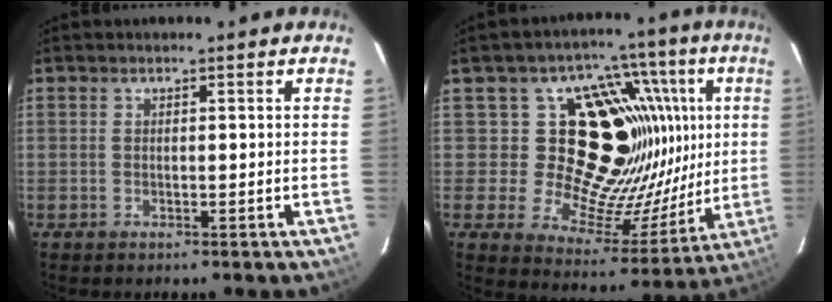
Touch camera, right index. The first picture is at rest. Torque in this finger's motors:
{"motor_torque": [1.14, -0.12, 0.48, 0.04]}